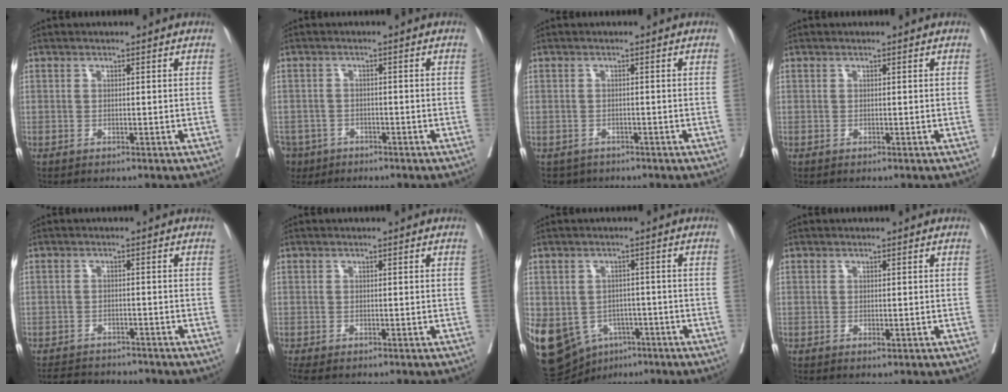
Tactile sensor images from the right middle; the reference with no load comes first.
{"total": 6.2, "force": [-4.1, 4.5, 1.1], "torque": [-0.030, 0.000, -0.070]}
{"total": 2.9, "force": [-2.2, 2.0, 0.1], "torque": [-0.002, 0.001, -0.035]}
{"total": 0.0}
{"total": 6.1, "force": [-5.8, 1.6, 0.9], "torque": [-0.008, -0.002, -0.087]}
{"total": 2.2, "force": [-1.7, 0.6, 1.1], "torque": [-0.018, -0.009, -0.030]}
{"total": 20.4, "force": [-8.4, 15.8, 9.7], "torque": [-0.280, -0.009, -0.112]}
{"total": 0.6, "force": [-0.2, 0.2, 0.5], "torque": [-0.008, -0.003, -0.002]}